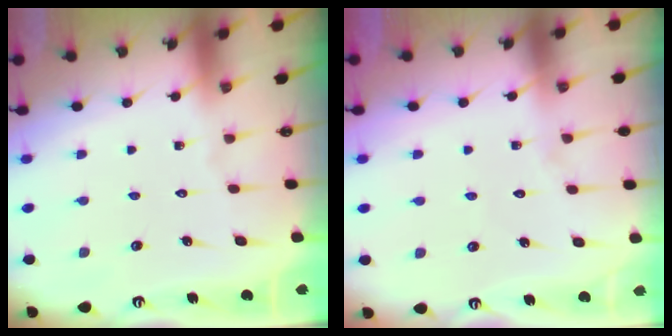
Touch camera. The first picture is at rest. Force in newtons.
{"total": 4.7, "press": 4.7, "slide": 0.6}